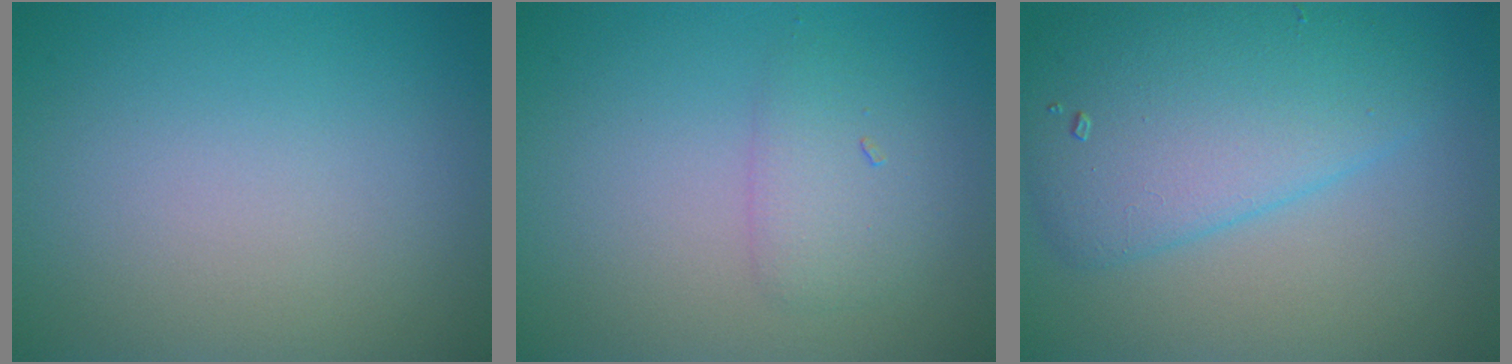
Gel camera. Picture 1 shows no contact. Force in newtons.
{"total": 2.1, "press": 2.1, "slide": 0.1}
{"total": 6.5, "press": 6.5, "slide": 0.2}